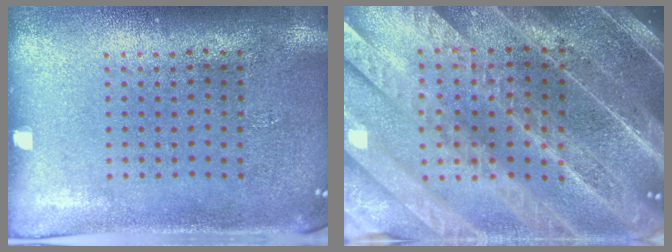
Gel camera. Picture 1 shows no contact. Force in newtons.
{"total": 5.4, "press": 4.6, "slide": 2.8}